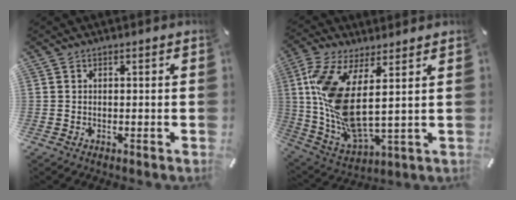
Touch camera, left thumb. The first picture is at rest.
{"total": 14.0, "force": [3.9, 4.1, 12.9], "torque": [-0.290, -0.043, 0.065]}